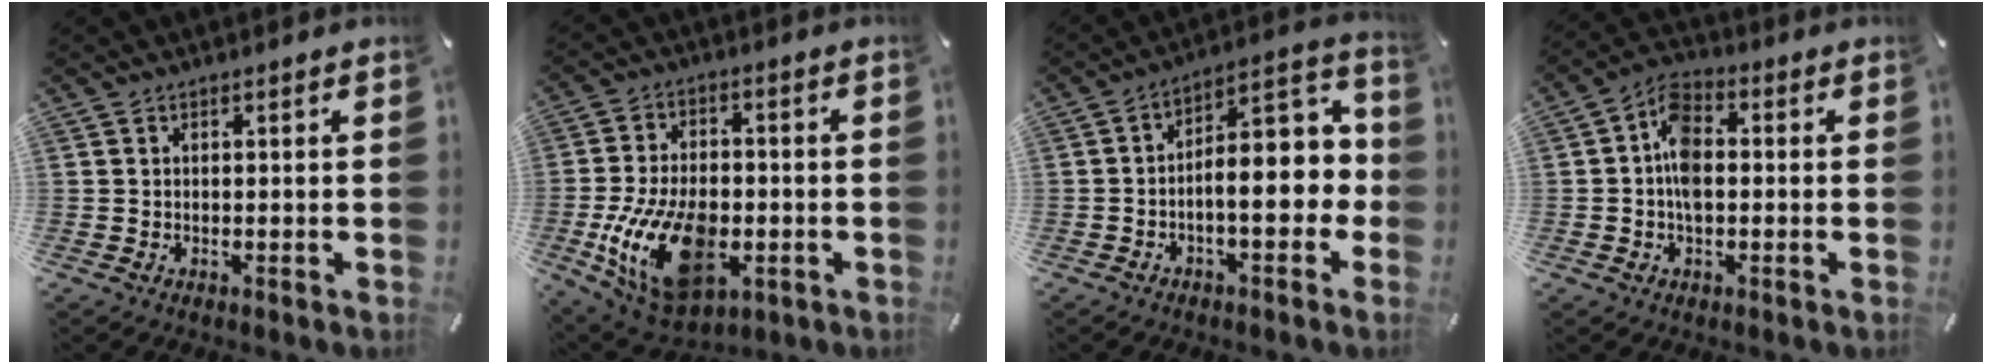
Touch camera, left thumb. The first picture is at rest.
{"total": 18.7, "force": [-4.8, 11.5, 14.0], "torque": [-0.286, 0.007, -0.076]}
{"total": 11.7, "force": [-2.2, 5.7, 10.0], "torque": [-0.124, -0.013, -0.040]}
{"total": 7.8, "force": [-0.6, 4.9, 6.1], "torque": [-0.120, 0.008, -0.014]}